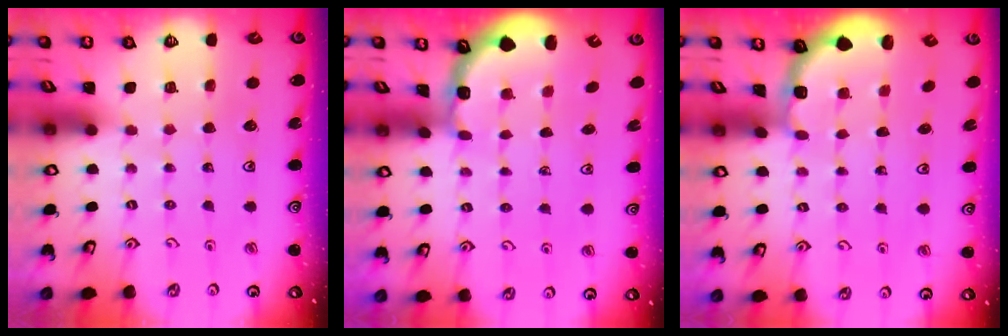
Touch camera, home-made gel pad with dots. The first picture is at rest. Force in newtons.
{"total": 1.6, "press": 1.5, "slide": 0.4}
{"total": 1.8, "press": 1.7, "slide": 0.7}